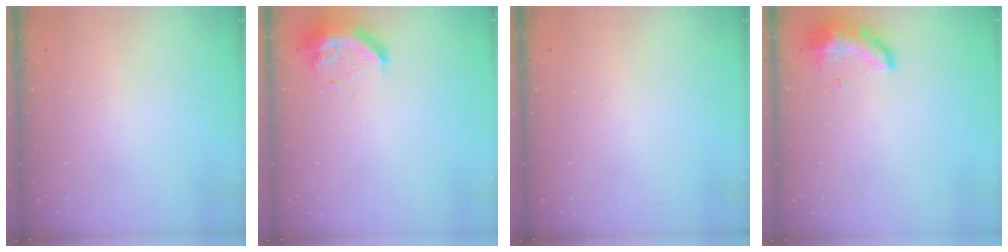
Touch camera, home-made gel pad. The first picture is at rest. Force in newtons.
{"total": 9.2, "press": 9.2, "slide": 0.3}
{"total": 0.0}
{"total": 9.1, "press": 8.9, "slide": 1.9}